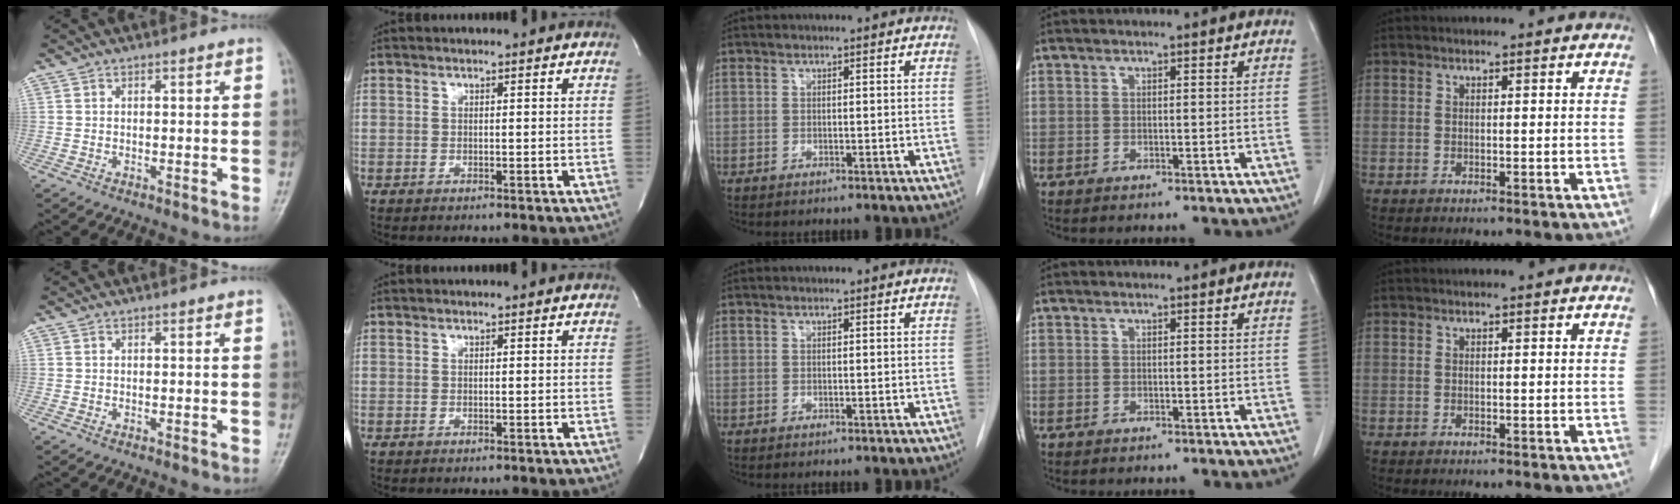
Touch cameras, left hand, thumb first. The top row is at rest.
{}